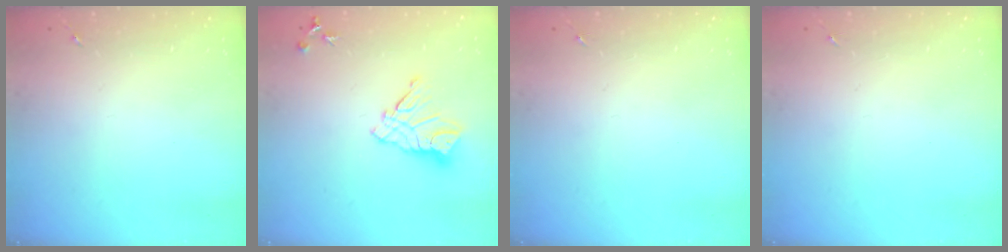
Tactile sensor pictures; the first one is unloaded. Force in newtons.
{"total": 11.6, "press": 11.6, "slide": 0.7}
{"total": 0.0}
{"total": 0.0}